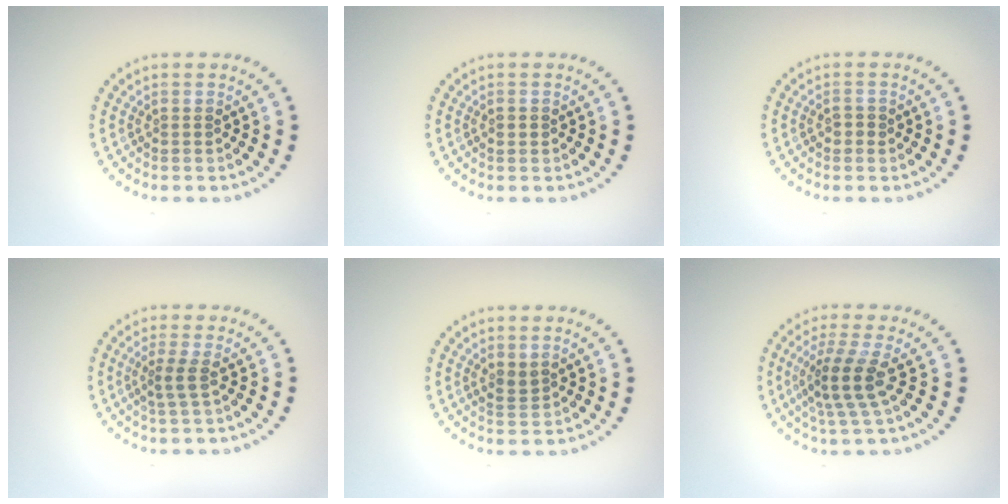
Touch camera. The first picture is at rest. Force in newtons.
{"total": 1.1, "press": 1.0, "slide": 0.2}
{"total": 1.0, "press": 1.0, "slide": 0.2}
{"total": 1.9, "press": 1.3, "slide": 1.3}
{"total": 1.4, "press": 1.2, "slide": 0.6}
{"total": 3.8, "press": 2.8, "slide": 2.6}